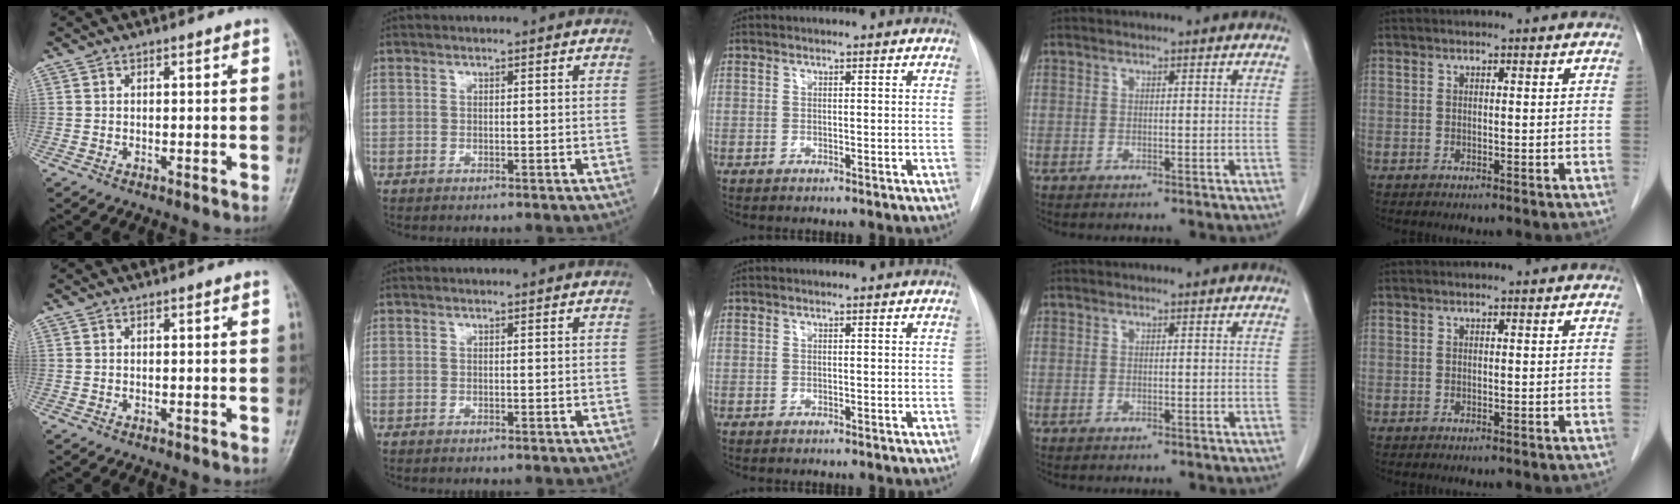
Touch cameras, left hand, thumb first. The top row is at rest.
{}